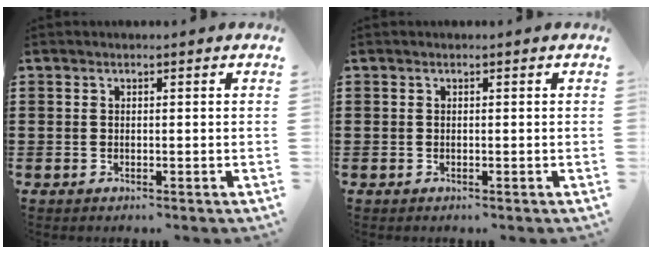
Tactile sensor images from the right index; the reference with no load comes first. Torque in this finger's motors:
{"motor_torque": [0.00, 0.00, 0.00, 0.00]}